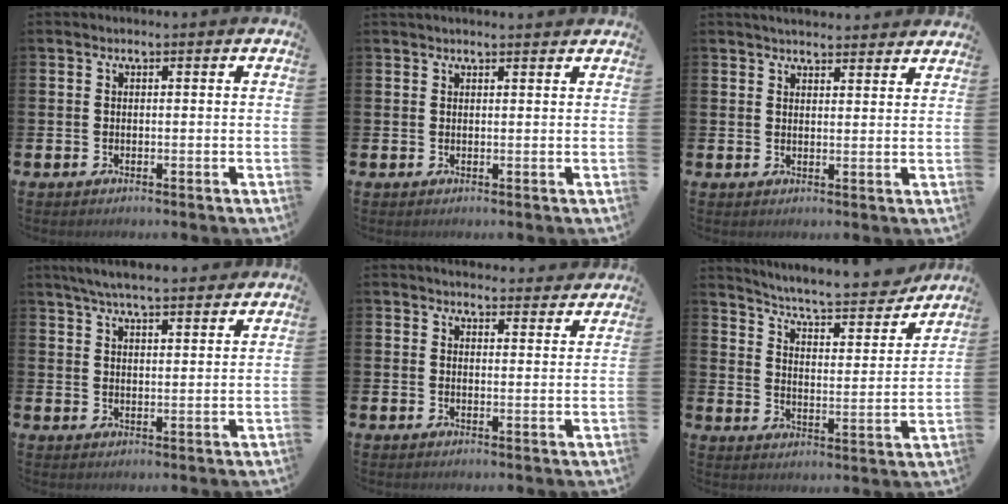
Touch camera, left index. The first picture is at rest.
{"total": 1.1, "force": [1.1, 0.0, 0.3], "torque": [0.006, -0.005, 0.017]}
{"total": 3.3, "force": [3.2, 0.4, 0.2], "torque": [-0.007, -0.015, 0.059]}
{"total": 5.7, "force": [5.4, 0.5, 1.6], "torque": [-0.042, -0.022, 0.099]}
{"total": 3.8, "force": [3.8, 0.6, 0.0], "torque": [0.004, -0.025, 0.067]}
{"total": 6.9, "force": [6.5, 0.9, 2.0], "torque": [-0.064, -0.053, 0.107]}